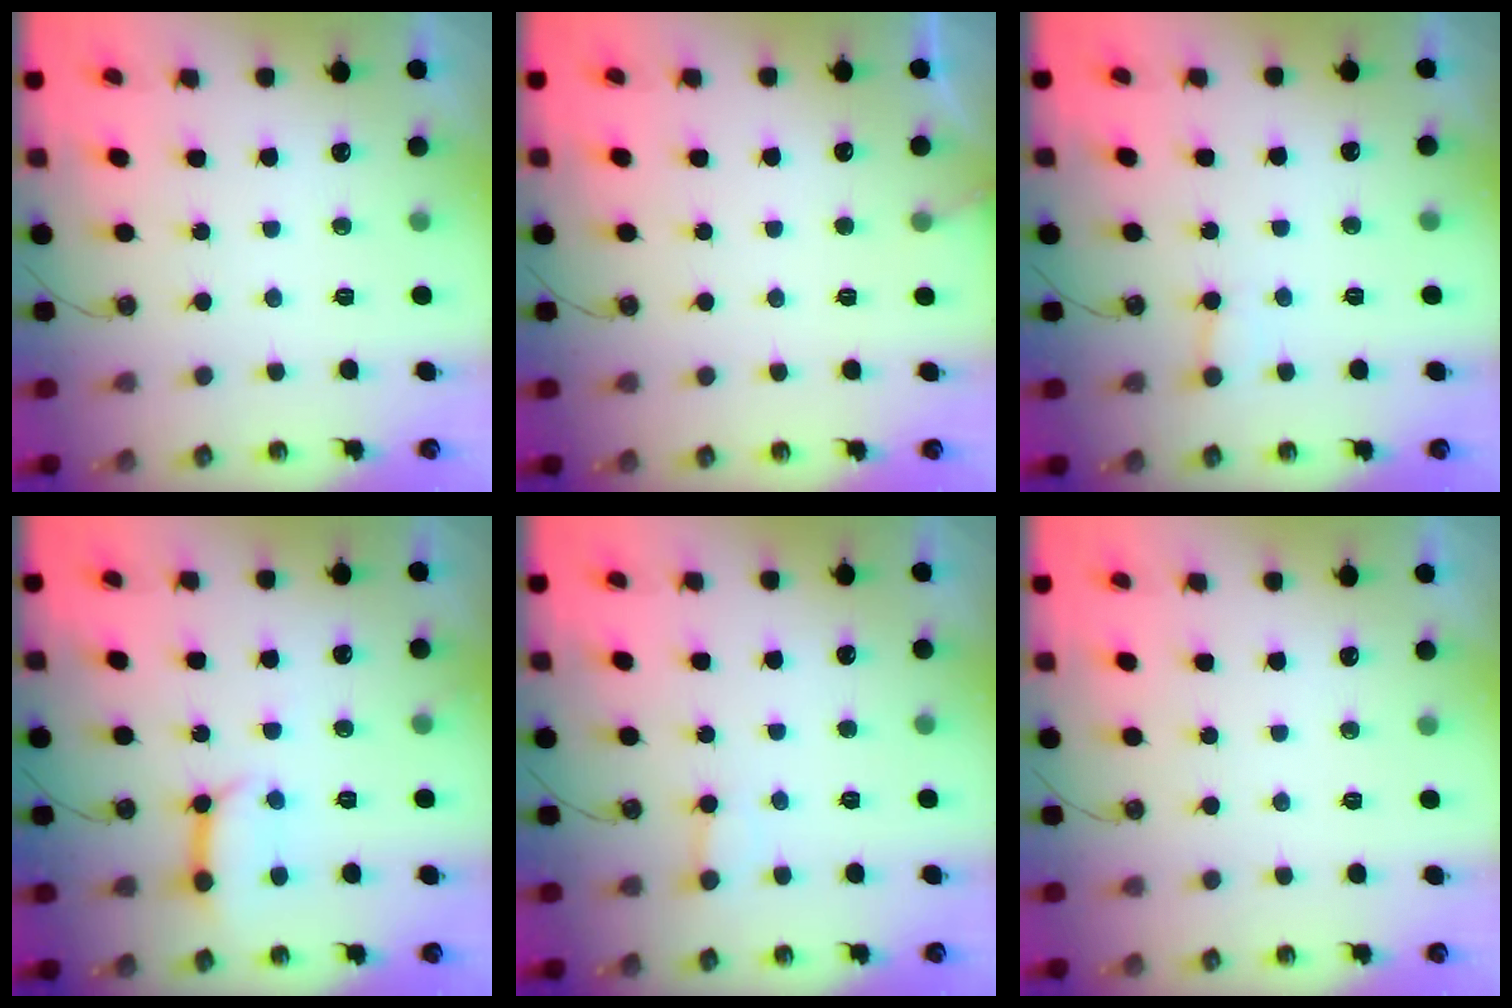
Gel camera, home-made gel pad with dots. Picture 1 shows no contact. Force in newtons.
{"total": 3.7, "press": 3.7, "slide": 0.3}
{"total": 5.9, "press": 5.8, "slide": 0.6}
{"total": 10.4, "press": 10.3, "slide": 1.1}
{"total": 3.2, "press": 3.2, "slide": 0.2}
{"total": 0.0}